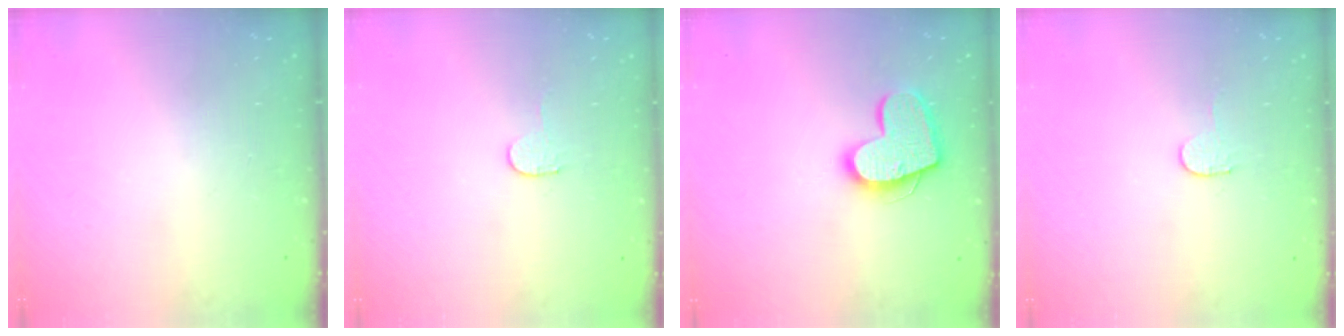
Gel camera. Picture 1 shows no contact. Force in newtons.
{"total": 2.3, "press": 2.3, "slide": 0.2}
{"total": 15.3, "press": 15.3, "slide": 1.1}
{"total": 2.3, "press": 2.3, "slide": 0.2}